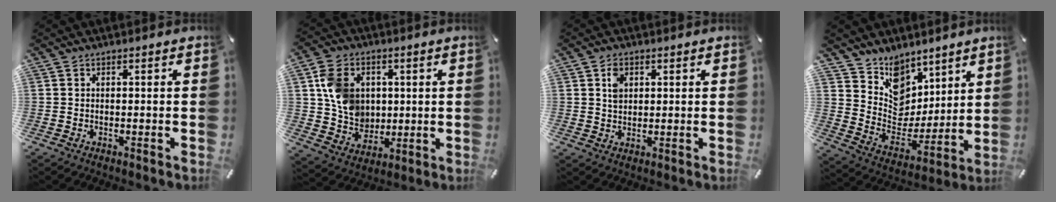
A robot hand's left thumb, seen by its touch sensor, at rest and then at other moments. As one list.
[{"total": 11.0, "force": [2.4, 9.5, 5.0], "torque": [-0.098, 0.007, 0.052]}, {"total": 3.5, "force": [1.2, 2.8, 1.8], "torque": [-0.027, 0.000, 0.018]}, {"total": 9.5, "force": [6.0, 7.3, 0.2], "torque": [-0.022, -0.082, 0.120]}]